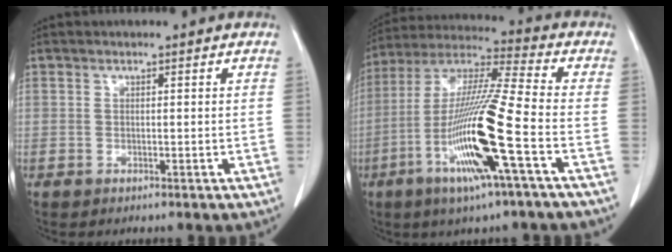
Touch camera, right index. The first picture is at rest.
{"total": 17.7, "force": [-6.0, -0.3, 16.7], "torque": [-0.339, -0.019, -0.122]}